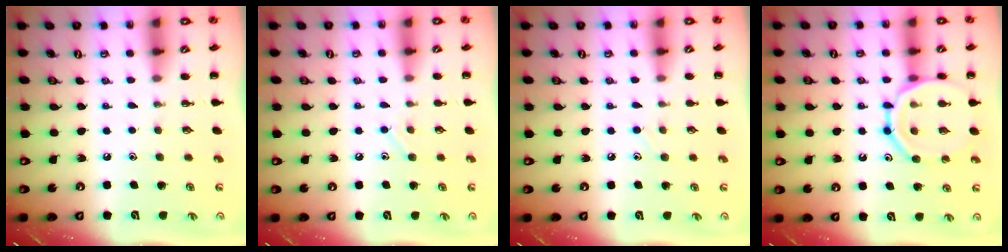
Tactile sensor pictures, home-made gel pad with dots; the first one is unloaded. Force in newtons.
{"total": 6.4, "press": 6.3, "slide": 1.2}
{"total": 5.8, "press": 5.4, "slide": 2.1}
{"total": 14.9, "press": 14.7, "slide": 1.9}